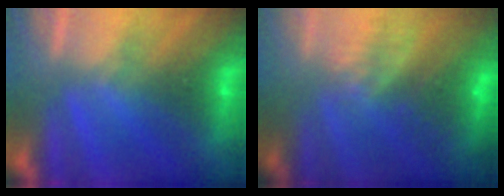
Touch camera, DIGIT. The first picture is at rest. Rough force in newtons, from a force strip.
{"total": 5.9}